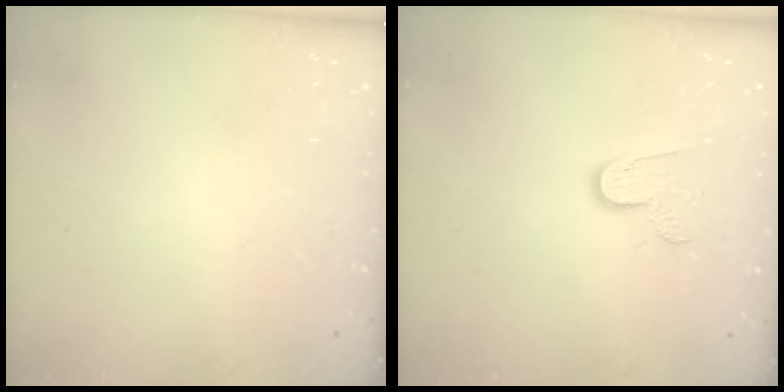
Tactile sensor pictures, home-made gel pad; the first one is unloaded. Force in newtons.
{"total": 7.6, "press": 7.6, "slide": 0.5}